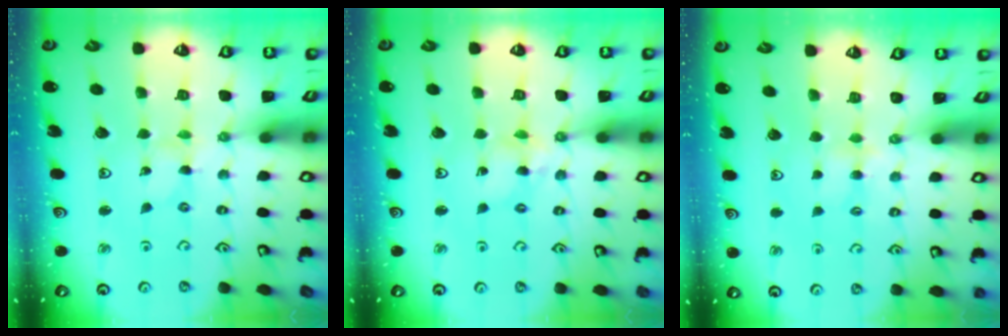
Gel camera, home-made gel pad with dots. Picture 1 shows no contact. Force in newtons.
{"total": 4.8, "press": 4.8, "slide": 0.4}
{"total": 3.0, "press": 3.0, "slide": 0.6}